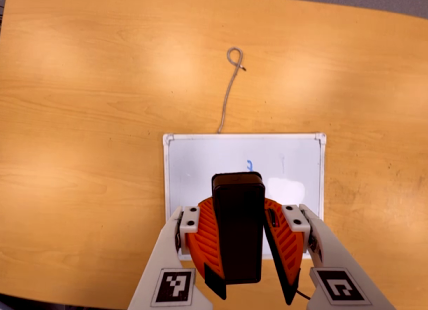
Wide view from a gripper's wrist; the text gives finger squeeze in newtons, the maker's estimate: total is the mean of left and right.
{"total": 9.8, "left": 10.2, "right": 9.4}